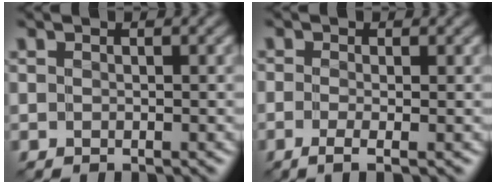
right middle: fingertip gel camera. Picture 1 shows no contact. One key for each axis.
{"total": 1.8, "fx": -0.7, "fy": 0.3, "fz": 1.6, "tx": -0.031, "ty": -0.005, "tz": -0.019}